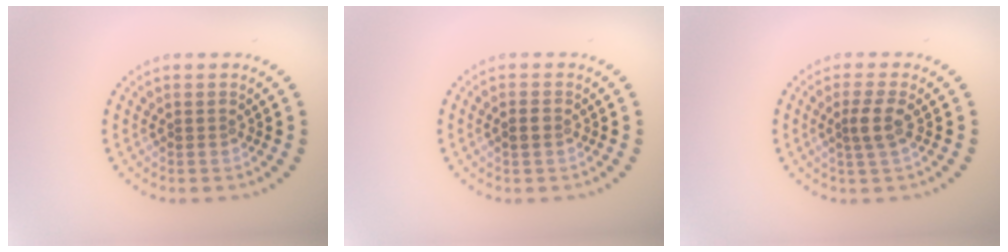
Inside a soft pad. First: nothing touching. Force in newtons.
{"total": 1.0, "press": 0.9, "slide": 0.1}
{"total": 2.1, "press": 1.8, "slide": 1.0}